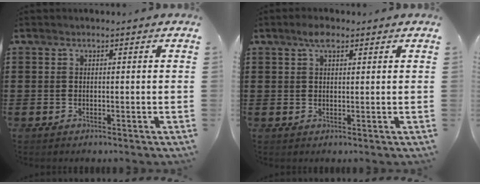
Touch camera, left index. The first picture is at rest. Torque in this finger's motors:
{"motor_torque": [0.63, -0.26, 0.28, 0.06]}